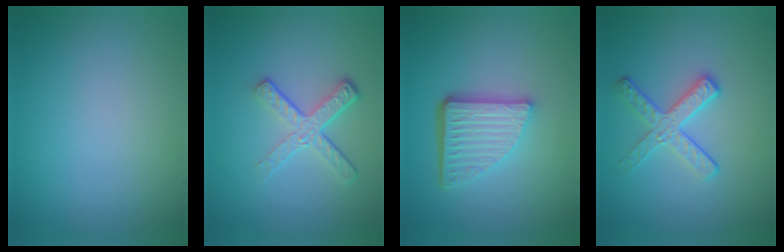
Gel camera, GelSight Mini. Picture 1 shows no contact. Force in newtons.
{"total": 4.1, "press": 2.7, "slide": 3.2}
{"total": 5.7, "press": 3.8, "slide": 4.2}
{"total": 2.8, "press": 2.6, "slide": 1.1}